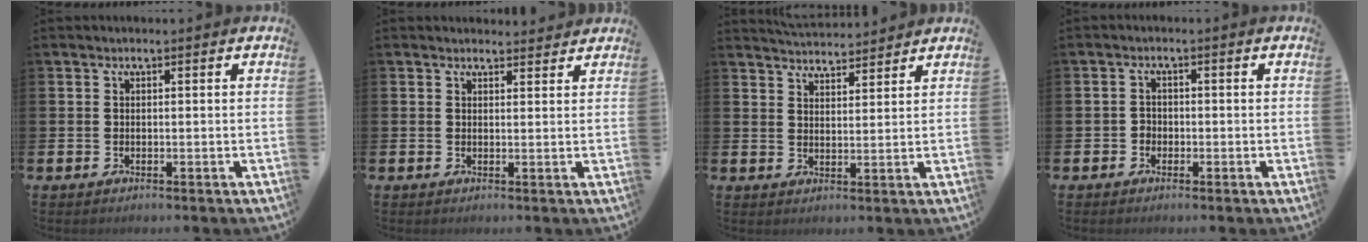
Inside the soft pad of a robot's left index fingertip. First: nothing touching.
{"total": 1.8, "force": [1.8, 0.4, -0.1], "torque": [0.009, -0.009, 0.030]}
{"total": 4.3, "force": [4.3, 0.3, -0.2], "torque": [-0.005, -0.025, 0.078]}
{"total": 1.5, "force": [-0.8, 1.2, 0.3], "torque": [-0.005, 0.002, -0.019]}